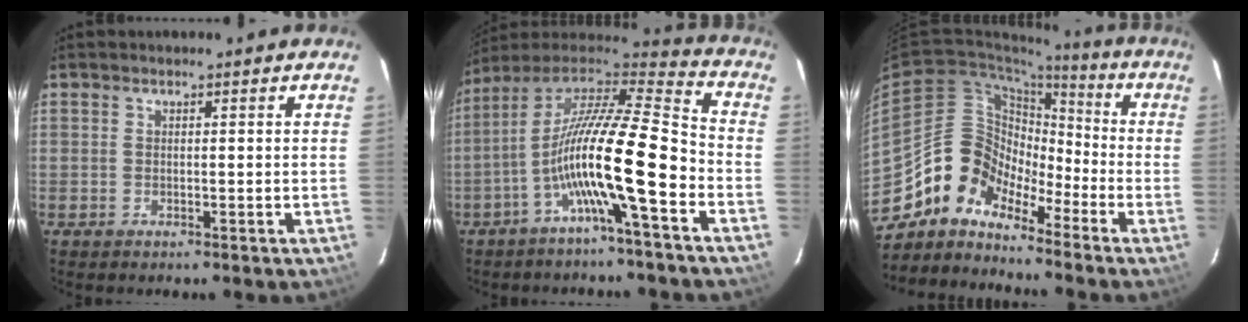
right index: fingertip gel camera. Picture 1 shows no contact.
{"total": 17.8, "force": [-7.1, 1.4, 16.2], "torque": [-0.275, -0.017, -0.137]}
{"total": 10.9, "force": [-7.8, 7.2, 2.8], "torque": [-0.053, 0.038, -0.170]}